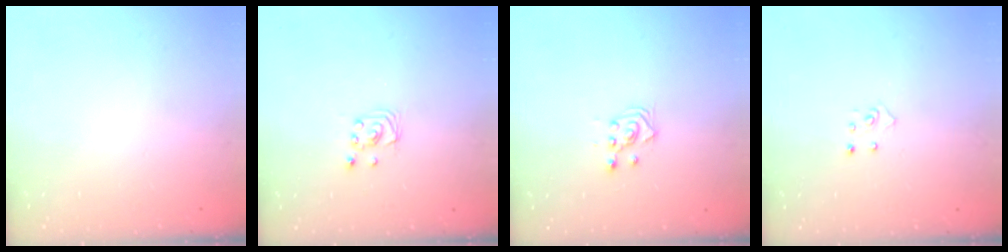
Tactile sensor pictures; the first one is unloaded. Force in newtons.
{"total": 2.2, "press": 2.2, "slide": 0.2}
{"total": 3.1, "press": 3.0, "slide": 0.9}
{"total": 3.9, "press": 3.9, "slide": 0.3}